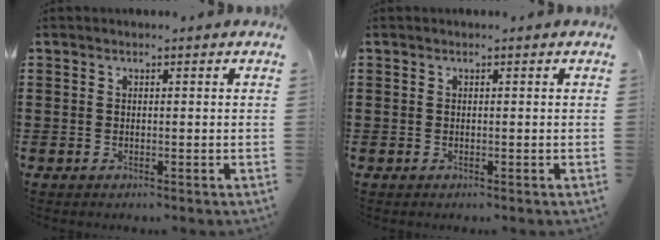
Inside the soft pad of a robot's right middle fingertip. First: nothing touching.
{"total": 0.0}